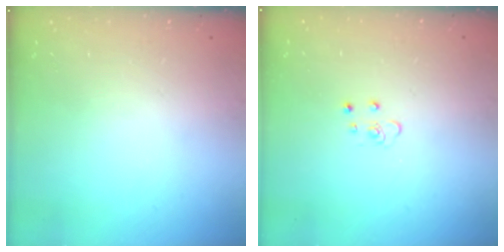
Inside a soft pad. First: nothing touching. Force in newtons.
{"total": 4.4, "press": 4.3, "slide": 0.3}